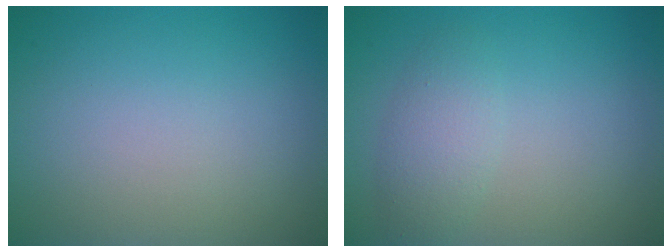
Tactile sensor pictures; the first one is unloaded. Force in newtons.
{"total": 2.4, "press": 2.4, "slide": 0.1}